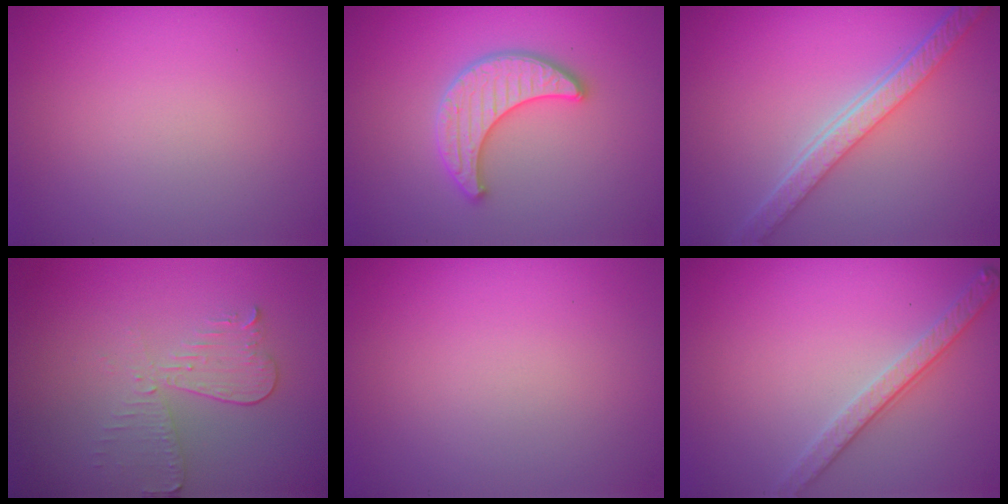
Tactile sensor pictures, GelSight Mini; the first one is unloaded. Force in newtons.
{"total": 3.6, "press": 3.5, "slide": 0.7}
{"total": 5.2, "press": 4.0, "slide": 3.3}
{"total": 3.0, "press": 2.7, "slide": 1.4}
{"total": 0.0}
{"total": 2.8, "press": 2.6, "slide": 1.1}